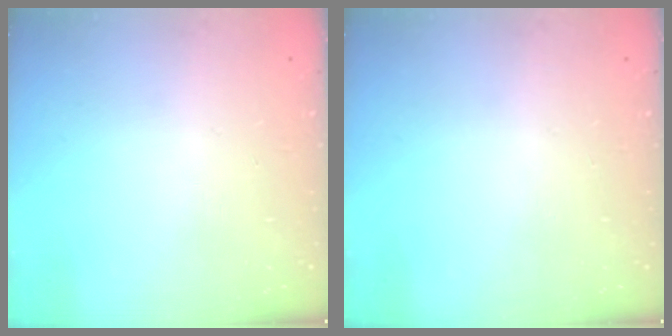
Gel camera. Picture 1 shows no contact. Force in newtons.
{"total": 0.0}